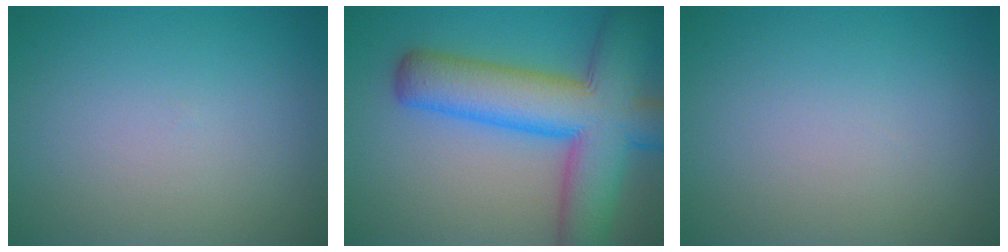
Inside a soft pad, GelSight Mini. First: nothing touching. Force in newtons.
{"total": 11.9, "press": 11.9, "slide": 0.5}
{"total": 0.0}